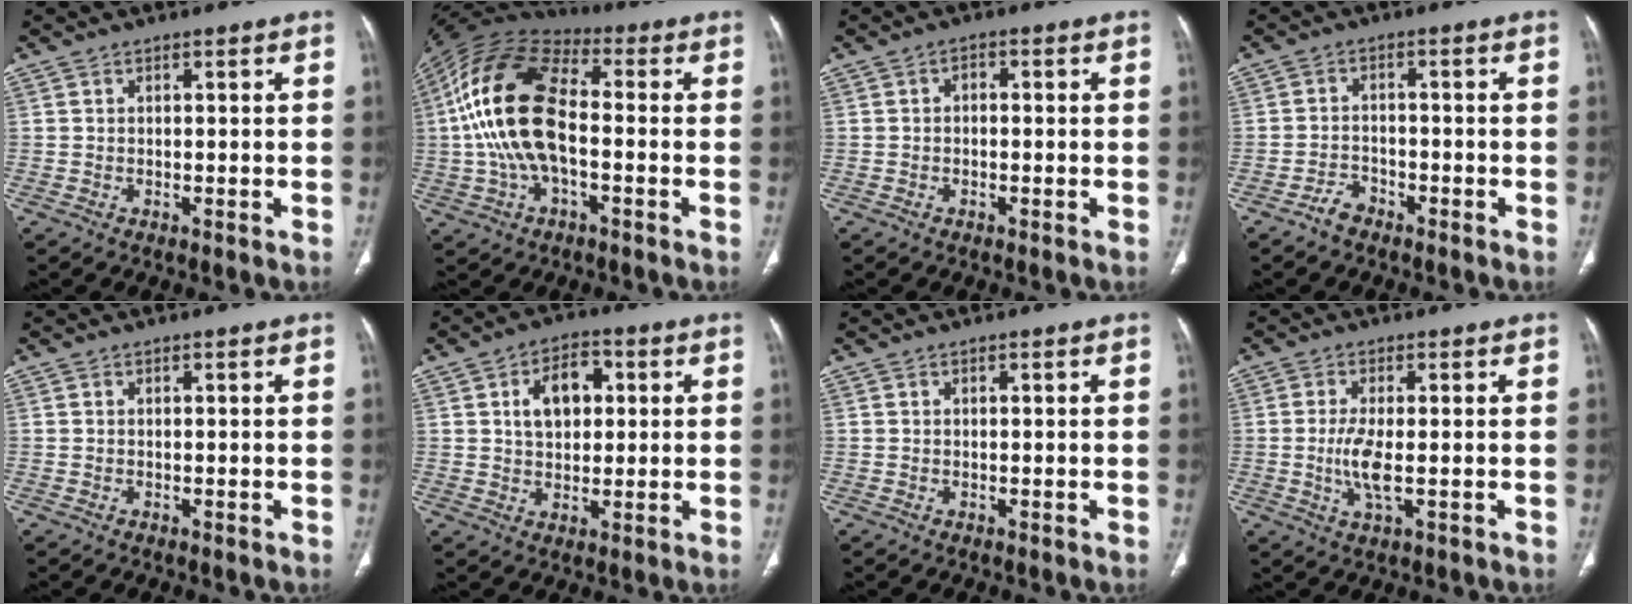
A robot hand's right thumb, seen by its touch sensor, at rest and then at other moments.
{"total": 18.6, "force": [-0.7, 9.6, 15.9], "torque": [-0.317, 0.032, -0.019]}
{"total": 1.5, "force": [-0.1, 1.1, 1.0], "torque": [-0.009, 0.007, -0.008]}
{"total": 2.9, "force": [-2.3, 1.5, 0.8], "torque": [-0.017, 0.018, -0.041]}
{"total": 0.0}
{"total": 7.5, "force": [1.8, 4.8, 5.5], "torque": [-0.072, 0.007, 0.027]}
{"total": 0.0}
{"total": 5.2, "force": [-0.6, 1.5, 4.9], "torque": [-0.115, -0.009, -0.011]}